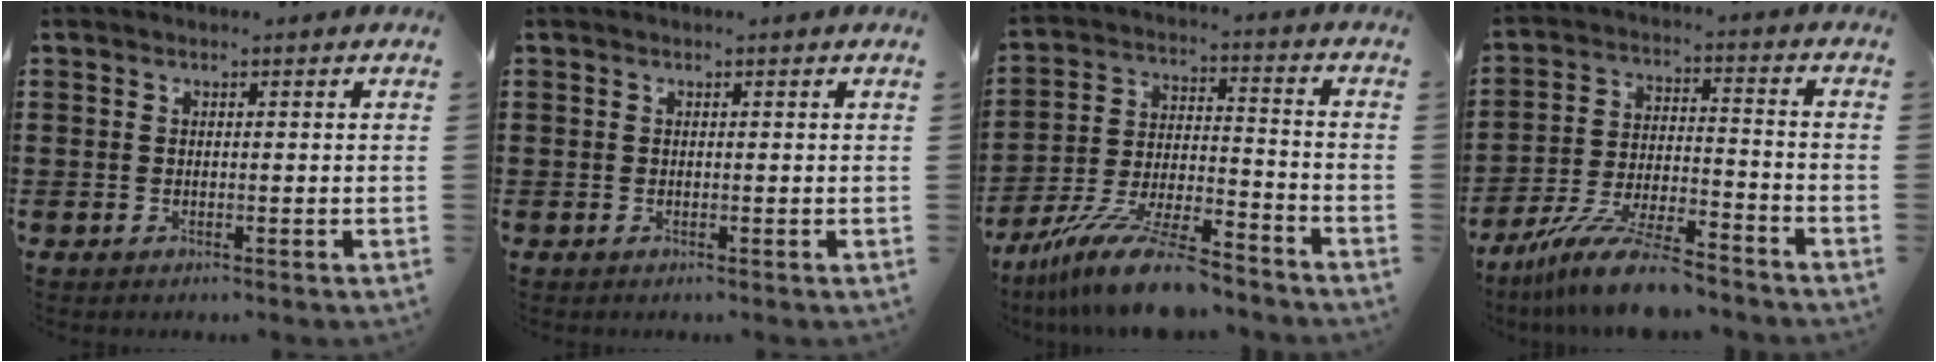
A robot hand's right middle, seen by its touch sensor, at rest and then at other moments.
{"total": 0.0}
{"total": 13.1, "force": [-10.9, 1.7, 7.0], "torque": [-0.127, 0.029, -0.204]}
{"total": 11.1, "force": [-9.5, 1.4, 5.6], "torque": [-0.110, 0.020, -0.184]}